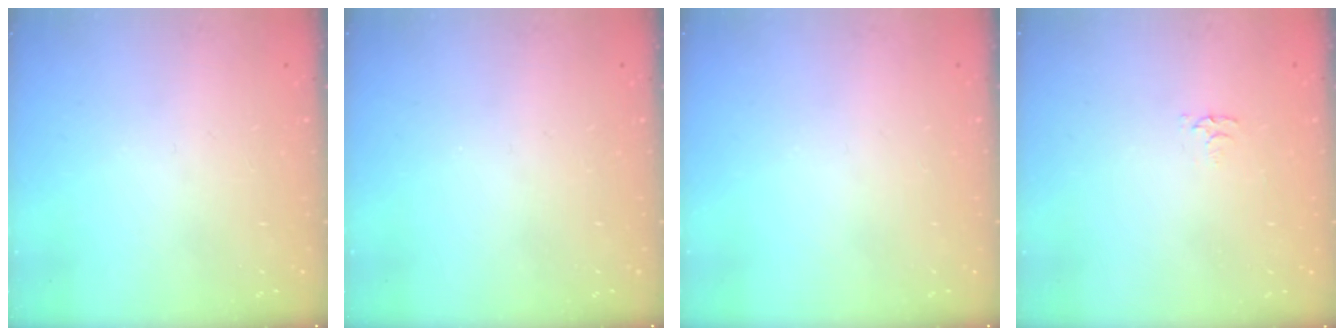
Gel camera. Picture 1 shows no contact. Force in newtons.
{"total": 0.0}
{"total": 0.0}
{"total": 2.6, "press": 2.6, "slide": 0.4}